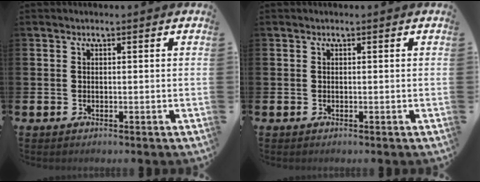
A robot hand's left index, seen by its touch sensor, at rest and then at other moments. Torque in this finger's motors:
{"motor_torque": [-0.02, 0.00, 0.03, 0.00]}